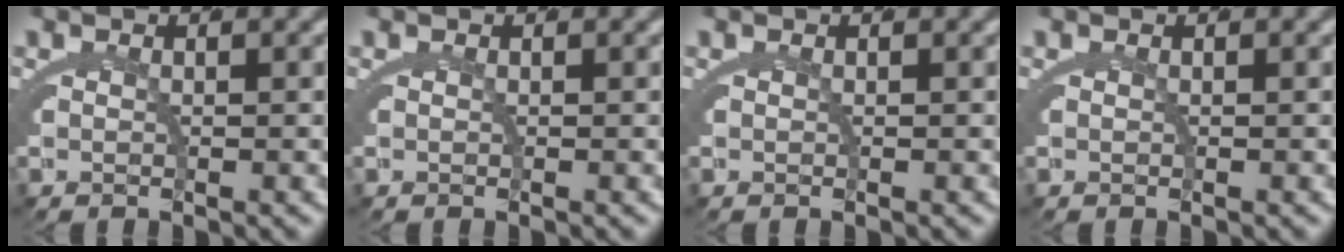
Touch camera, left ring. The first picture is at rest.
{"total": 0.0}
{"total": 1.9, "force": [0.1, -1.9, -0.5], "torque": [0.022, -0.007, 0.010]}
{"total": 0.0}